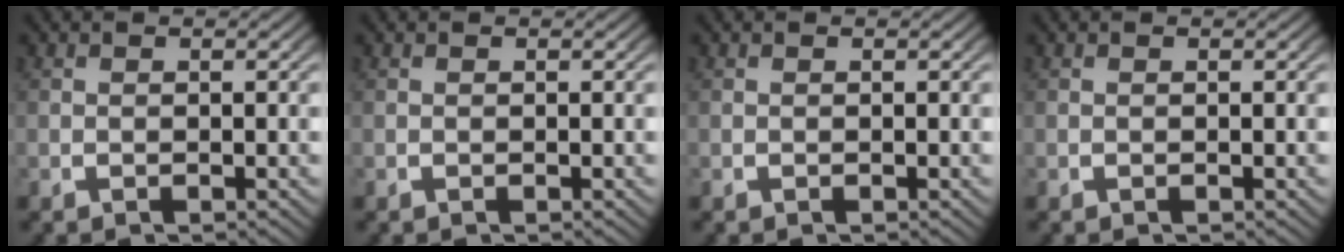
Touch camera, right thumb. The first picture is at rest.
{"total": 0.0}
{"total": 0.0}
{"total": 0.0}